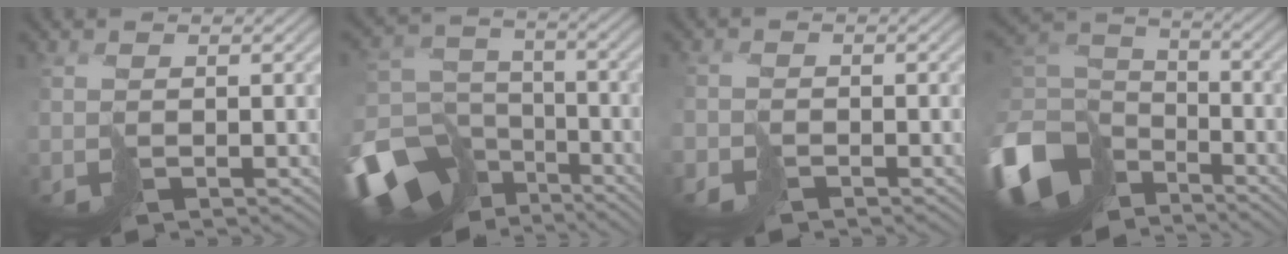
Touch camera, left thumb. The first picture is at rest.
{"total": 16.8, "force": [-10.0, 11.5, 6.9], "torque": [-0.233, -0.055, -0.134]}
{"total": 1.9, "force": [-1.6, 0.9, 0.4], "torque": [-0.009, -0.008, -0.037]}
{"total": 14.2, "force": [-7.2, 9.9, 7.1], "torque": [-0.235, -0.029, -0.133]}